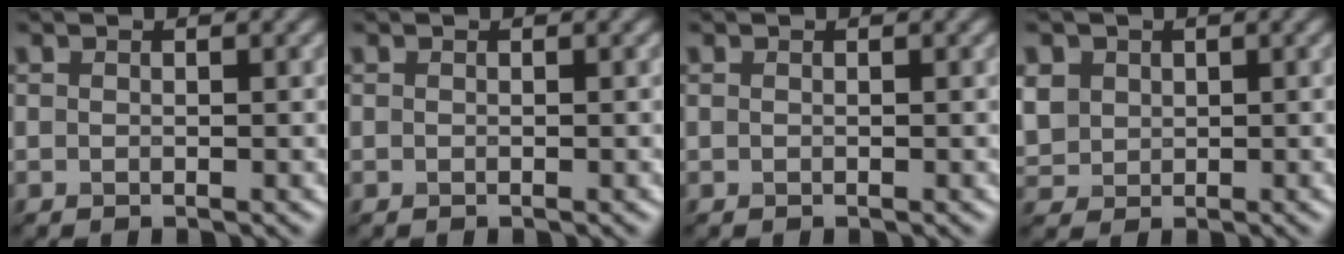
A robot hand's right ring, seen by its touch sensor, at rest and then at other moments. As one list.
[{"total": 0.0}, {"total": 0.0}, {"total": 2.5, "force": [0.9, 2.3, 0.4], "torque": [-0.046, 0.018, 0.044]}]